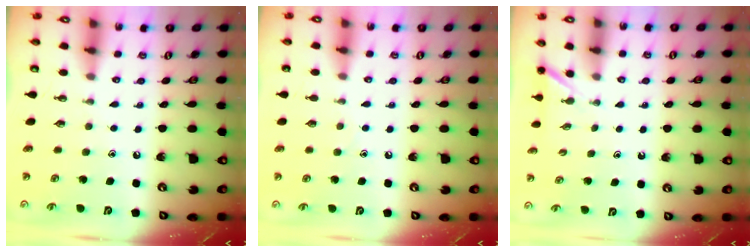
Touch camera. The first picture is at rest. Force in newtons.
{"total": 2.9, "press": 2.9, "slide": 0.3}
{"total": 1.5, "press": 1.5, "slide": 0.1}